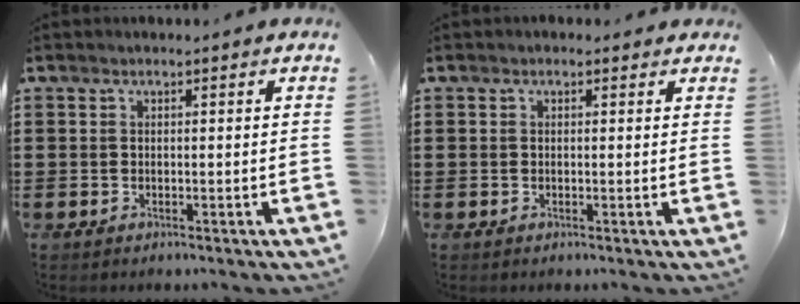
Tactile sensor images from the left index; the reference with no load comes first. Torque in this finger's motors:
{"motor_torque": [2.14, 0.00, 0.05, -0.06]}